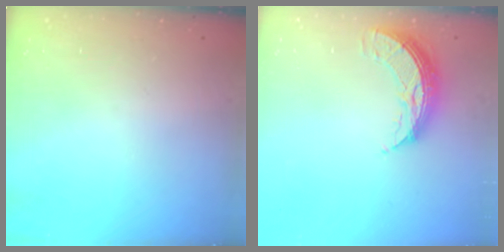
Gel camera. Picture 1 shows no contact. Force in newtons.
{"total": 9.8, "press": 9.8, "slide": 0.6}